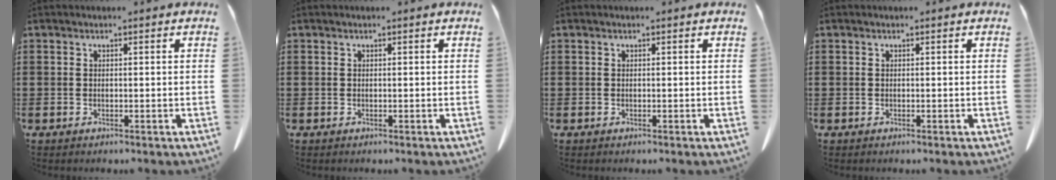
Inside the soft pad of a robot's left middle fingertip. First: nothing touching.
{"total": 0.0}
{"total": 0.0}
{"total": 0.0}